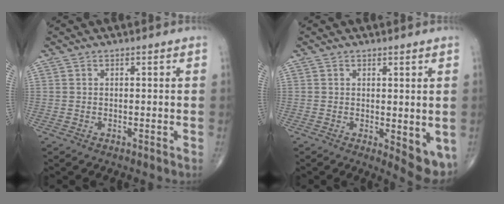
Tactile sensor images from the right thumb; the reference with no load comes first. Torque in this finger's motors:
{"motor_torque": [-0.08, 0.66, 0.04, -0.16, 0.03]}